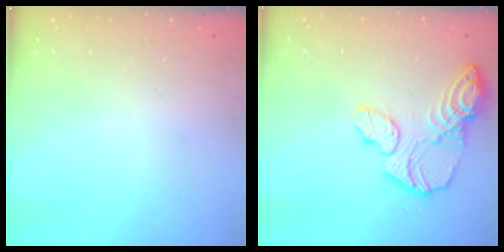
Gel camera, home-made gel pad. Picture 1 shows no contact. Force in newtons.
{"total": 13.8, "press": 13.7, "slide": 1.4}